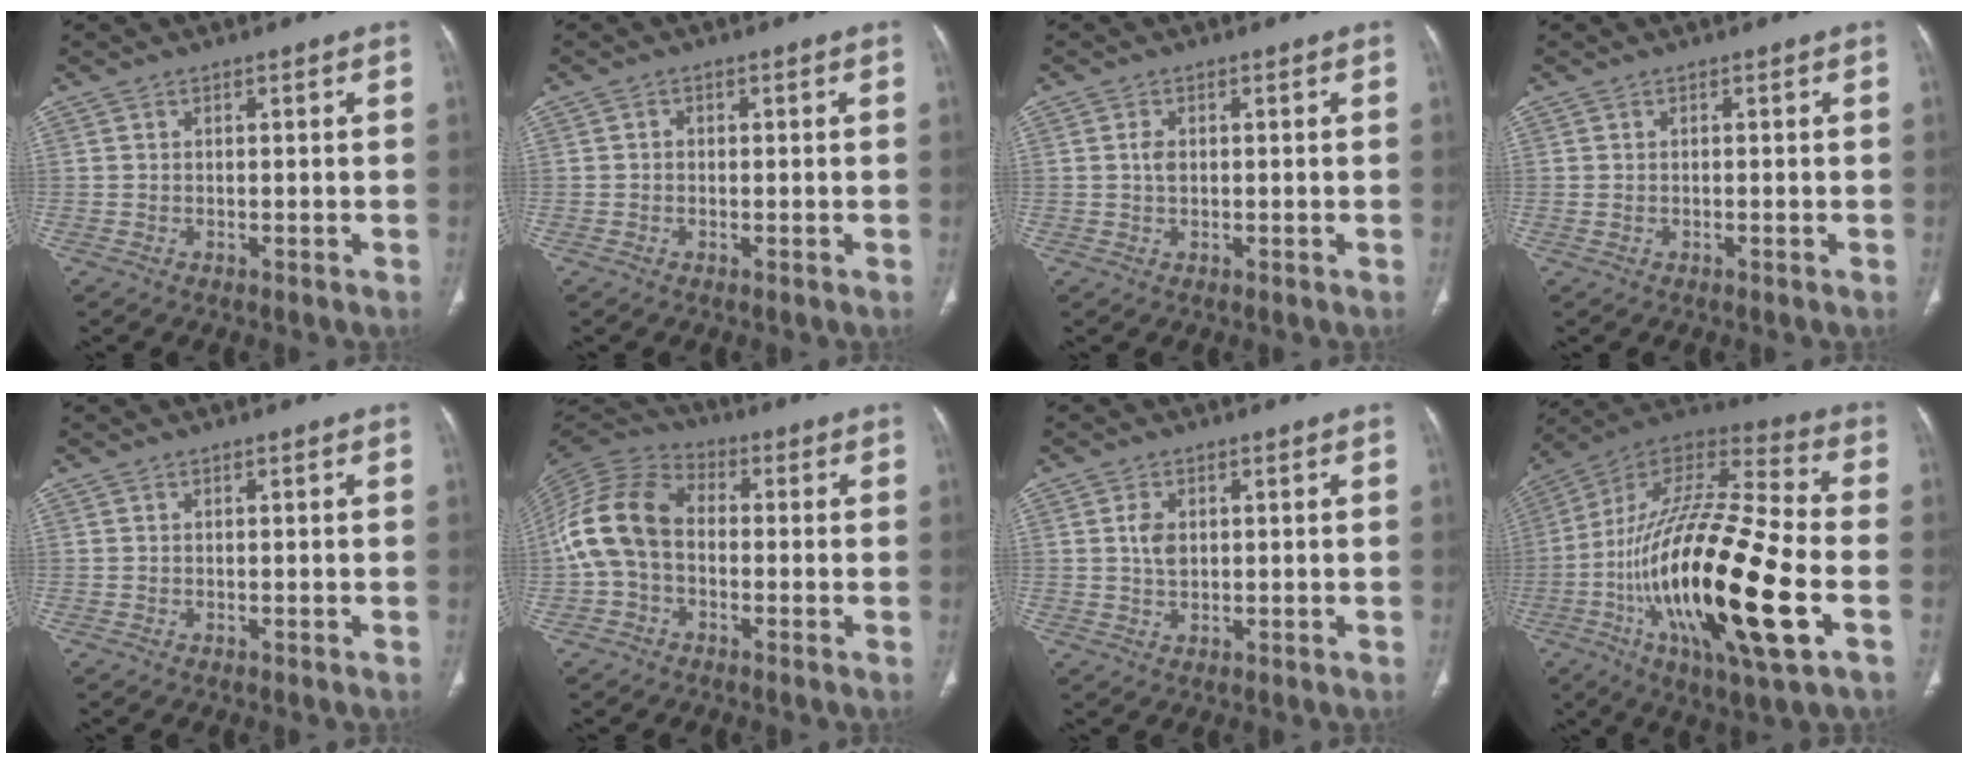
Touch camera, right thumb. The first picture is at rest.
{"total": 1.2, "force": [0.0, 1.0, 0.6], "torque": [-0.006, 0.005, -0.003]}
{"total": 2.1, "force": [0.2, 1.4, 1.5], "torque": [-0.030, 0.001, 0.003]}
{"total": 0.0}
{"total": 0.0}
{"total": 12.6, "force": [-1.2, 8.9, 8.8], "torque": [-0.177, 0.035, -0.036]}
{"total": 3.7, "force": [0.7, 2.4, 2.6], "torque": [-0.045, -0.003, 0.014]}
{"total": 31.5, "force": [-8.1, 8.5, 29.2], "torque": [-0.570, -0.001, -0.137]}